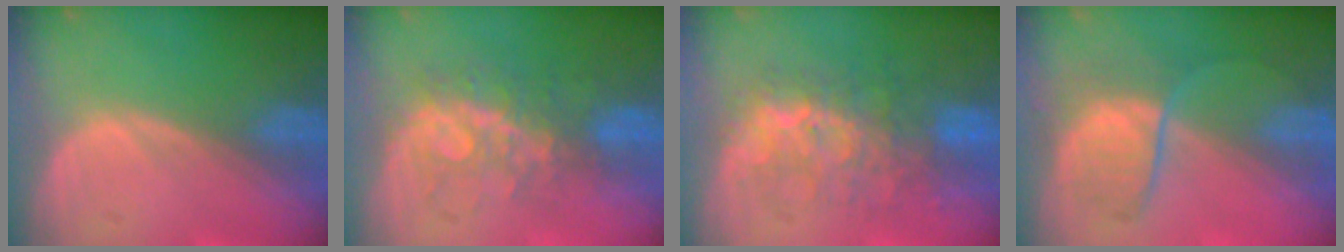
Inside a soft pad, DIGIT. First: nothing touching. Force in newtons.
{"total": 8.1, "press": 7.1, "slide": 3.9}
{"total": 8.4, "press": 8.1, "slide": 2.2}
{"total": 6.5, "press": 6.3, "slide": 1.7}